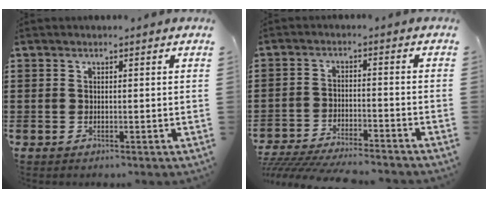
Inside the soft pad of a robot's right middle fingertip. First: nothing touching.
{"total": 5.5, "force": [-5.4, 0.3, 1.4], "torque": [-0.032, -0.005, -0.106]}